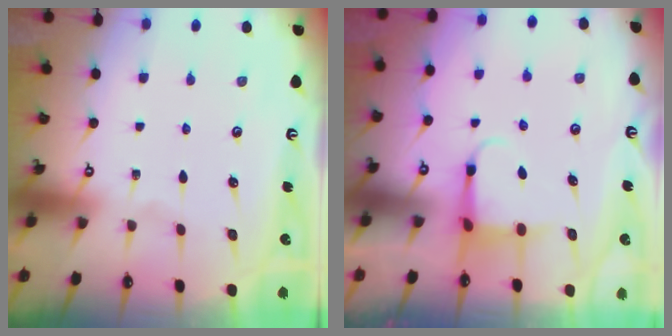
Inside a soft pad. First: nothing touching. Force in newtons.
{"total": 3.6, "press": 3.6, "slide": 0.5}